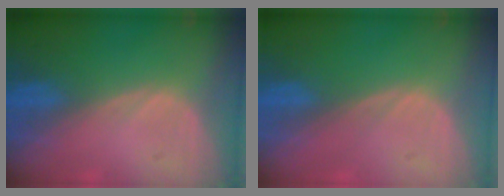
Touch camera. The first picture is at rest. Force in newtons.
{"total": 0.0}